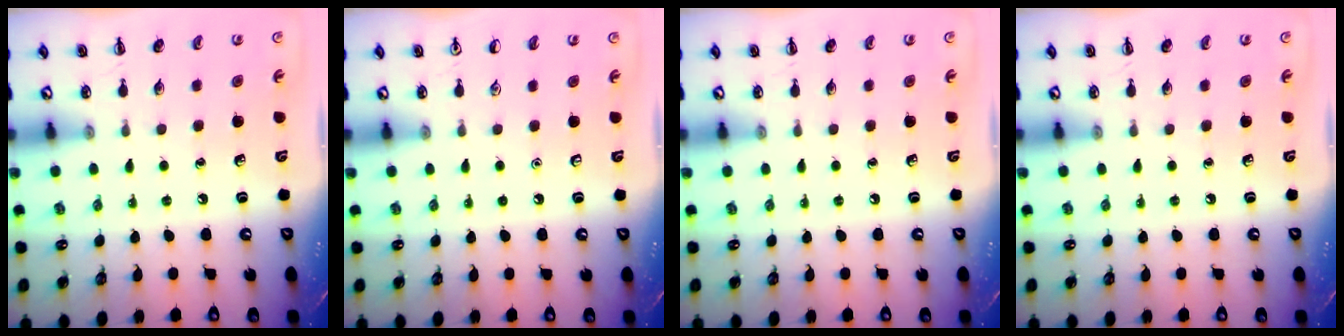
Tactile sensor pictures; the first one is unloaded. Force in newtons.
{"total": 0.0}
{"total": 0.0}
{"total": 0.0}